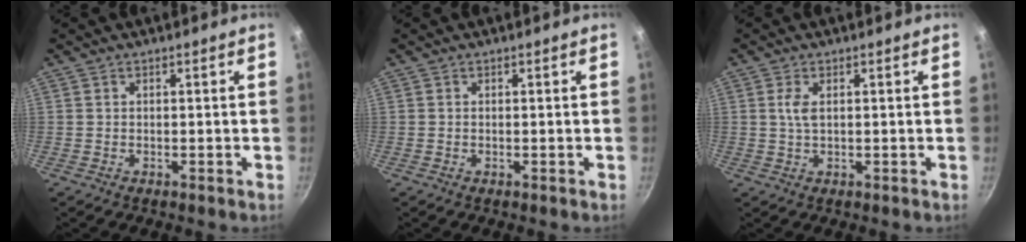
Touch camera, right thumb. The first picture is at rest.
{"total": 0.0}
{"total": 2.6, "force": [0.6, 1.2, 2.2], "torque": [-0.046, -0.001, 0.013]}